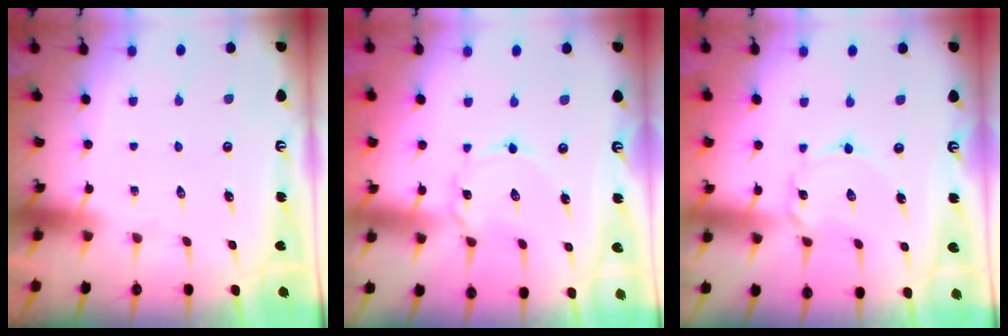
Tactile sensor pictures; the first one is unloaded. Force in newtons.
{"total": 2.4, "press": 2.4, "slide": 0.1}
{"total": 2.0, "press": 2.0, "slide": 0.1}